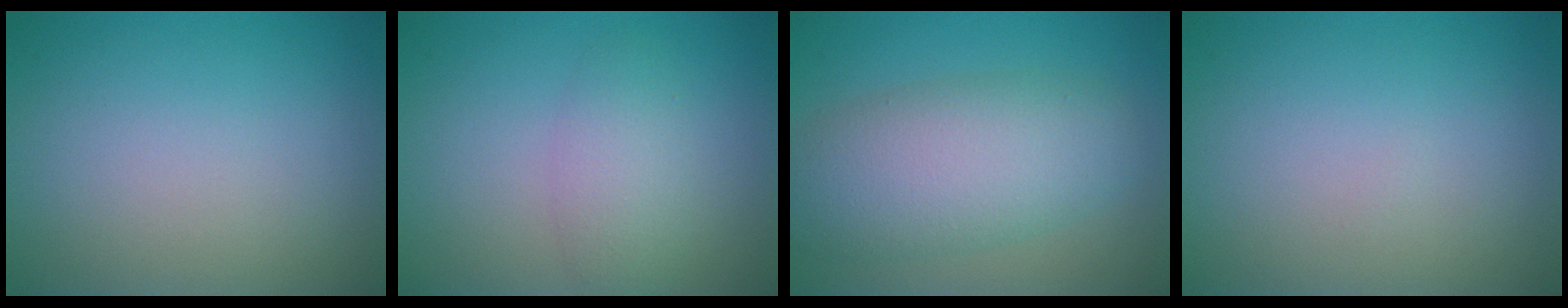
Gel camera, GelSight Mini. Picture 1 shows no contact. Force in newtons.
{"total": 2.7, "press": 2.7, "slide": 0.1}
{"total": 7.6, "press": 7.6, "slide": 0.2}
{"total": 0.0}